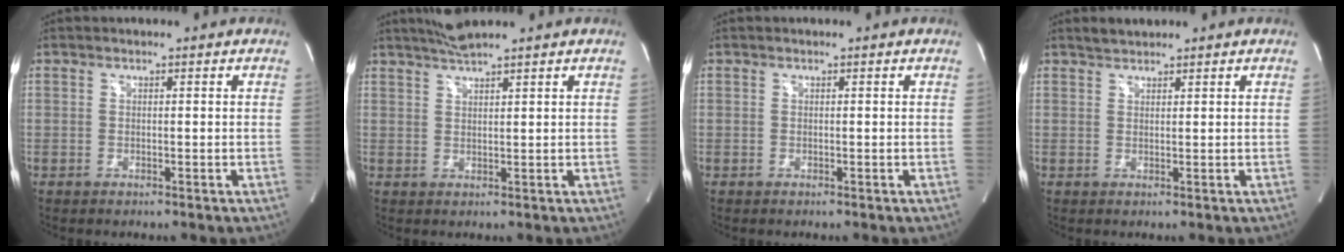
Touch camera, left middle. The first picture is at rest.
{"total": 3.9, "force": [3.5, -0.5, 1.8], "torque": [-0.037, 0.013, 0.068]}
{"total": 0.0}
{"total": 1.8, "force": [1.7, 0.5, 0.4], "torque": [-0.014, 0.010, 0.033]}